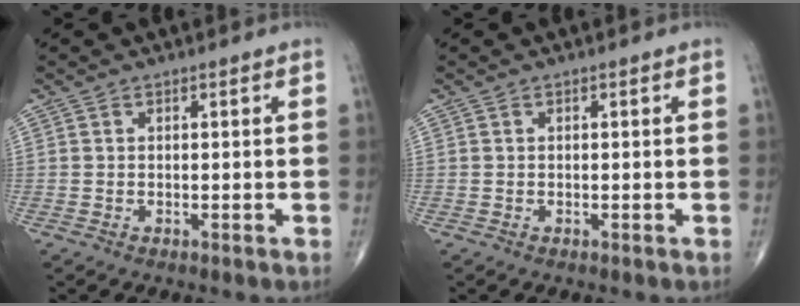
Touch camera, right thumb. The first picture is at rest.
{"total": 0.0}